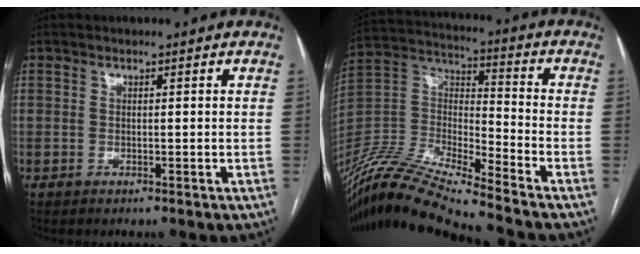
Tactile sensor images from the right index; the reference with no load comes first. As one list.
[{"total": 18.7, "force": [-17.0, -0.3, 7.8], "torque": [-0.164, 0.007, -0.323]}]